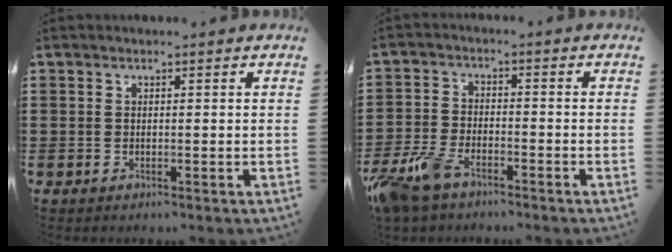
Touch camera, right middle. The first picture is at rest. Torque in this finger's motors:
{"motor_torque": [1.14, -1.00, 0.52, 0.07]}